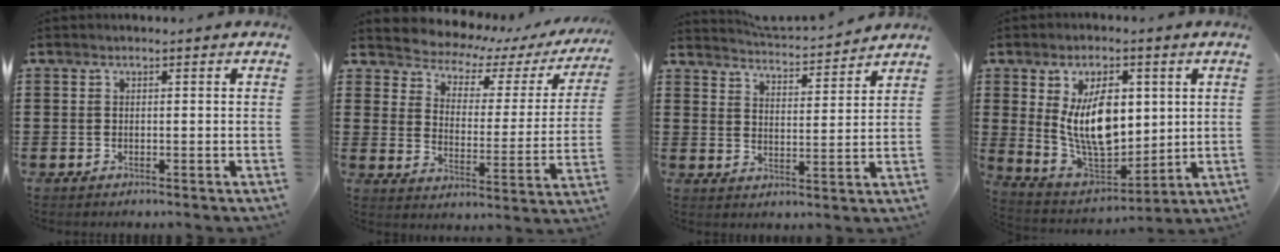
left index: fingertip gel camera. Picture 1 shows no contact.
{"total": 3.6, "force": [3.3, 1.3, 0.6], "torque": [-0.039, -0.034, 0.047]}
{"total": 3.5, "force": [3.4, -0.4, 0.1], "torque": [-0.021, -0.030, 0.056]}
{"total": 11.8, "force": [2.7, 6.8, 9.2], "torque": [-0.178, 0.002, 0.047]}